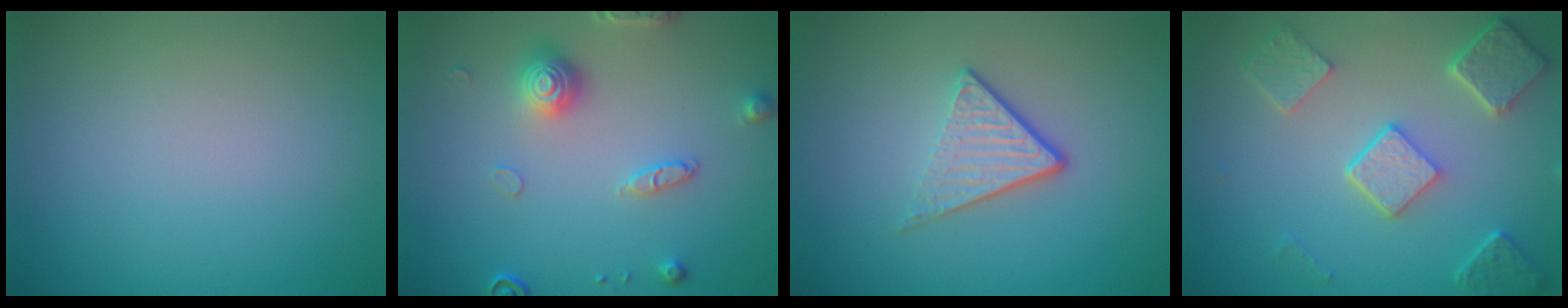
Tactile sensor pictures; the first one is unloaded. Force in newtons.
{"total": 3.2, "press": 3.0, "slide": 0.9}
{"total": 3.5, "press": 2.5, "slide": 2.5}
{"total": 5.3, "press": 4.1, "slide": 3.4}